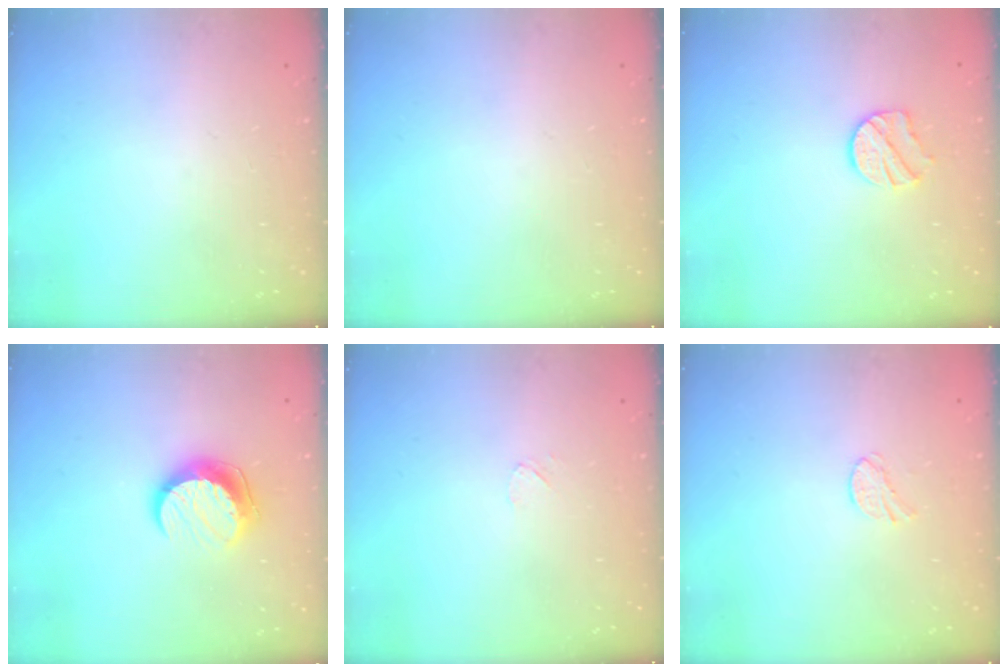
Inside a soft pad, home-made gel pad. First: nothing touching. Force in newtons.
{"total": 0.0}
{"total": 9.5, "press": 9.5, "slide": 0.7}
{"total": 10.1, "press": 10.0, "slide": 0.9}
{"total": 3.3, "press": 3.3, "slide": 0.4}
{"total": 5.7, "press": 5.7, "slide": 0.5}